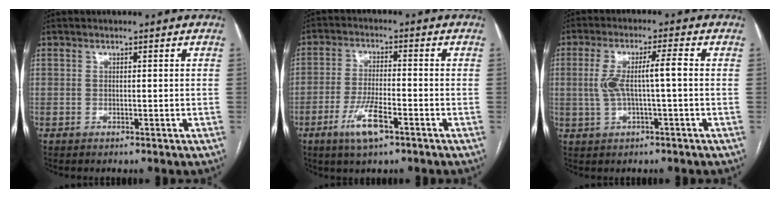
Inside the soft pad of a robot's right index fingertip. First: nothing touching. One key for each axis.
{"total": 6.8, "fx": -3.7, "fy": 1.4, "fz": 5.6, "tx": -0.114, "ty": -0.008, "tz": -0.063}
{"total": 6.2, "fx": 0.1, "fy": 0.6, "fz": 6.1, "tx": -0.125, "ty": 0.022, "tz": 0.006}